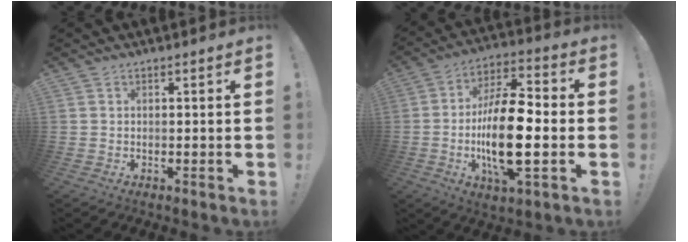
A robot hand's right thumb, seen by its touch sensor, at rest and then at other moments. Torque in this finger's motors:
{"motor_torque": [2.33, 2.67, 1.43, -0.45, 0.29]}